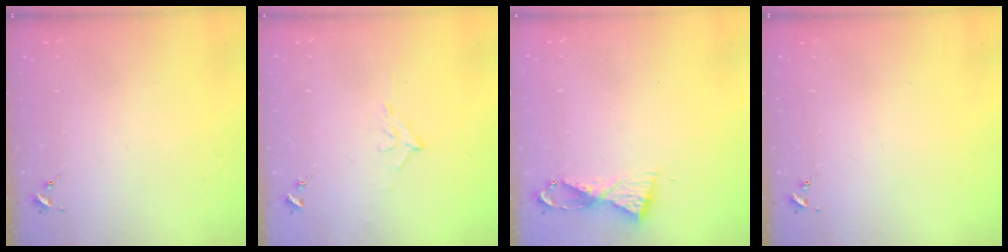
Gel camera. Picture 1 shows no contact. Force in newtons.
{"total": 7.1, "press": 7.0, "slide": 1.2}
{"total": 5.8, "press": 5.8, "slide": 0.6}
{"total": 0.0}